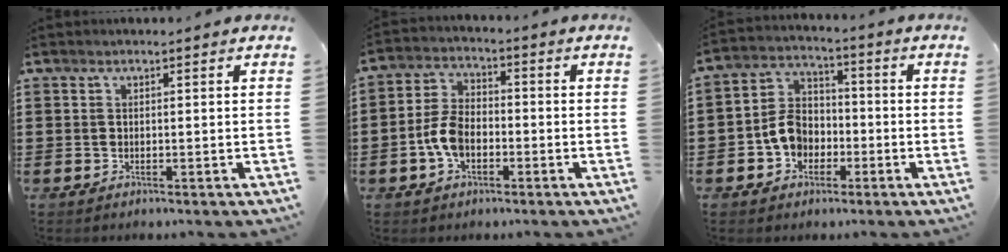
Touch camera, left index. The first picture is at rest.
{"total": 6.3, "force": [-2.0, 3.9, 4.6], "torque": [-0.122, 0.000, -0.048]}
{"total": 6.7, "force": [-2.3, 5.3, 3.3], "torque": [-0.087, 0.014, -0.049]}